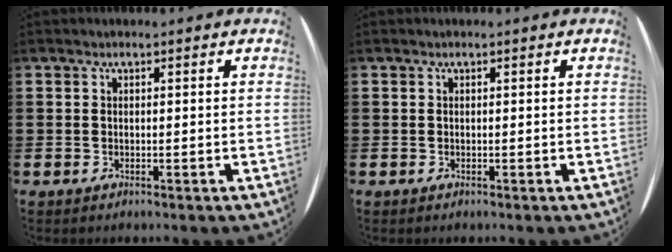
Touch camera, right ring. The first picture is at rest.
{"total": 0.0}